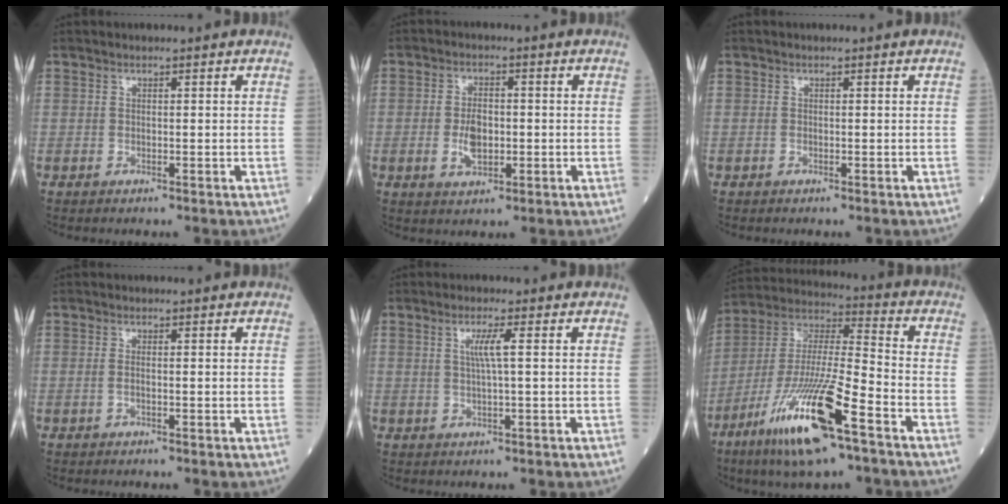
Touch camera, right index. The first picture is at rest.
{"total": 4.6, "force": [-0.8, 2.4, 3.8], "torque": [-0.077, 0.001, -0.010]}
{"total": 0.0}
{"total": 0.6, "force": [-0.2, 0.1, 0.6], "torque": [-0.014, 0.000, -0.003]}
{"total": 2.9, "force": [0.6, -0.4, 2.8], "torque": [-0.058, 0.001, 0.013]}
{"total": 18.9, "force": [-10.1, 2.3, 15.8], "torque": [-0.346, -0.045, -0.188]}